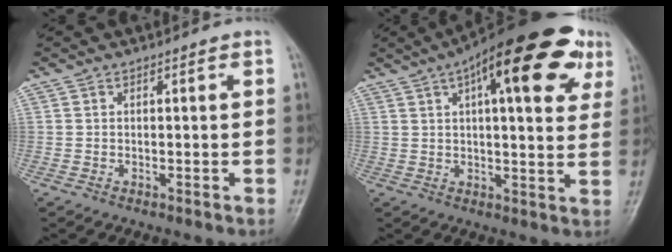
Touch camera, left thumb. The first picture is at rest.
{"total": 22.8, "force": [10.7, 7.9, 18.5], "torque": [-0.245, 0.005, 0.145]}